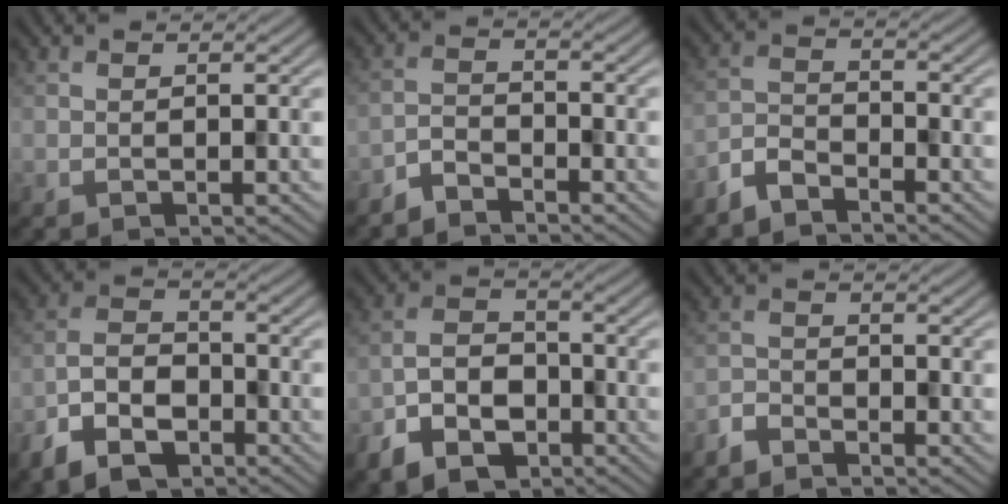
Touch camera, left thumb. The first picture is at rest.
{"total": 3.1, "force": [-2.8, 0.8, 0.9], "torque": [-0.020, -0.001, -0.068]}
{"total": 3.9, "force": [-3.4, 1.2, 1.6], "torque": [-0.038, -0.002, -0.083]}
{"total": 8.1, "force": [-5.1, 4.3, 4.5], "torque": [-0.099, -0.010, -0.109]}
{"total": 7.4, "force": [-4.3, 4.6, 3.9], "torque": [-0.085, -0.006, -0.091]}
{"total": 2.6, "force": [-2.4, 0.7, 0.6], "torque": [-0.012, -0.002, -0.059]}